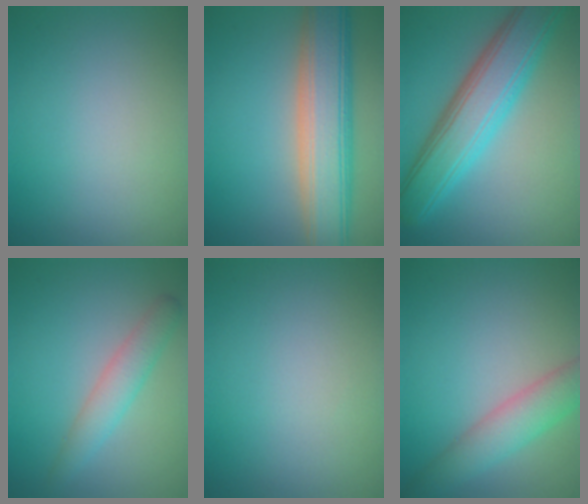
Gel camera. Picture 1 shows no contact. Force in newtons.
{"total": 8.4, "press": 8.4, "slide": 0.5}
{"total": 7.8, "press": 7.8, "slide": 0.2}
{"total": 2.7, "press": 2.7, "slide": 0.0}
{"total": 0.0}
{"total": 4.3, "press": 4.3, "slide": 0.2}